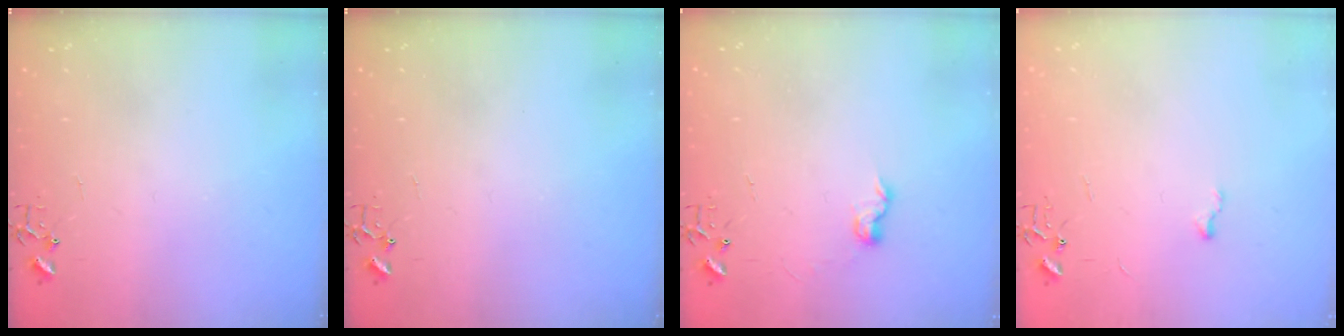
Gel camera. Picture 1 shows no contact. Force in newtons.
{"total": 0.0}
{"total": 6.0, "press": 6.0, "slide": 0.3}
{"total": 4.6, "press": 4.6, "slide": 0.3}